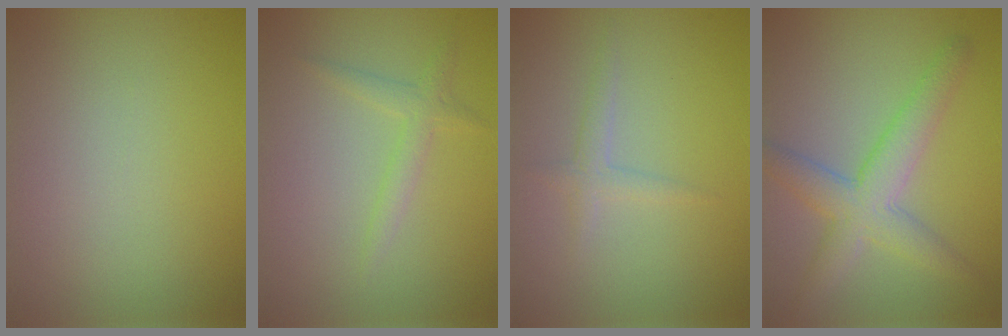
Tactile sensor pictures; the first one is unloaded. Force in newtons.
{"total": 1.6, "press": 1.6, "slide": 0.1}
{"total": 1.3, "press": 1.3, "slide": 0.0}
{"total": 4.6, "press": 4.6, "slide": 0.1}